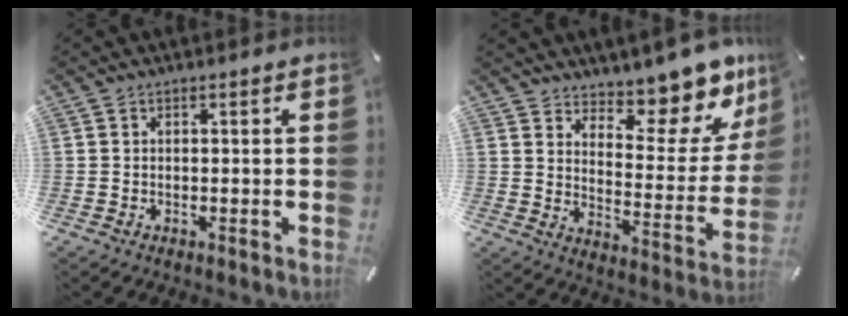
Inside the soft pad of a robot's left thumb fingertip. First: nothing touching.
{"total": 12.6, "force": [11.1, 4.3, 4.1], "torque": [-0.042, -0.116, 0.185]}